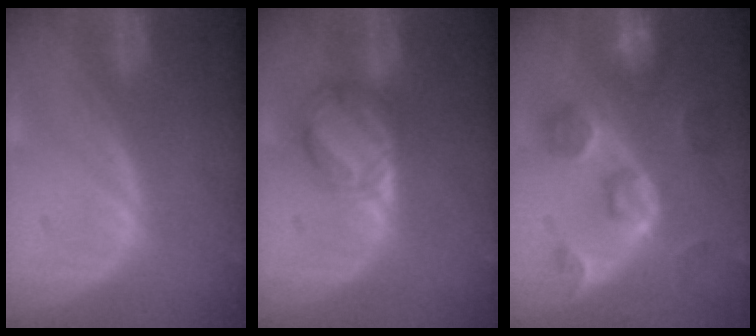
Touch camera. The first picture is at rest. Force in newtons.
{"total": 5.8, "press": 5.6, "slide": 1.2}
{"total": 8.4, "press": 8.1, "slide": 2.4}